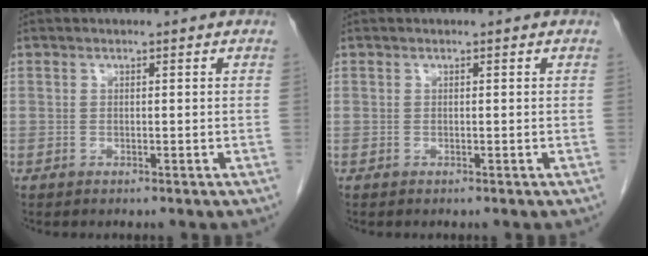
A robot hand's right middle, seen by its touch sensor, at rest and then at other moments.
{"total": 0.0}